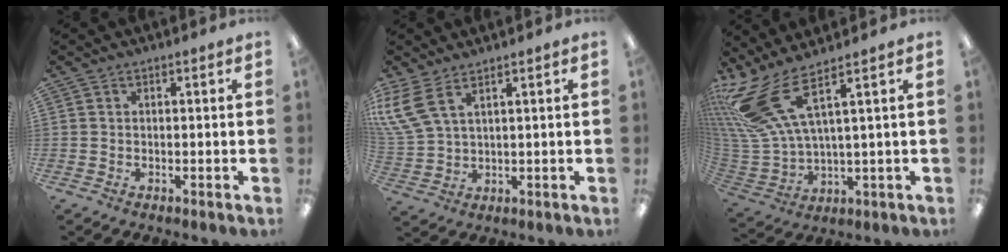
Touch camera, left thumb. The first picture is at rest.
{"total": 7.7, "force": [4.9, 3.6, 4.8], "torque": [-0.116, -0.019, 0.093]}
{"total": 15.1, "force": [7.9, 5.9, 11.4], "torque": [-0.251, -0.050, 0.143]}